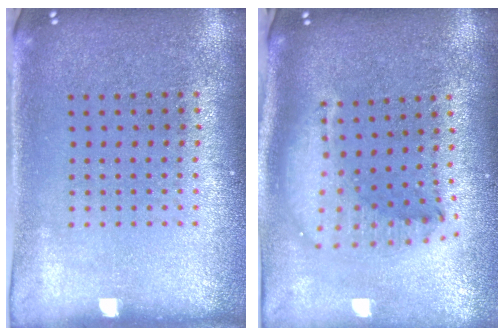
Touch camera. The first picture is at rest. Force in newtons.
{"total": 2.2, "press": 1.7, "slide": 1.4}